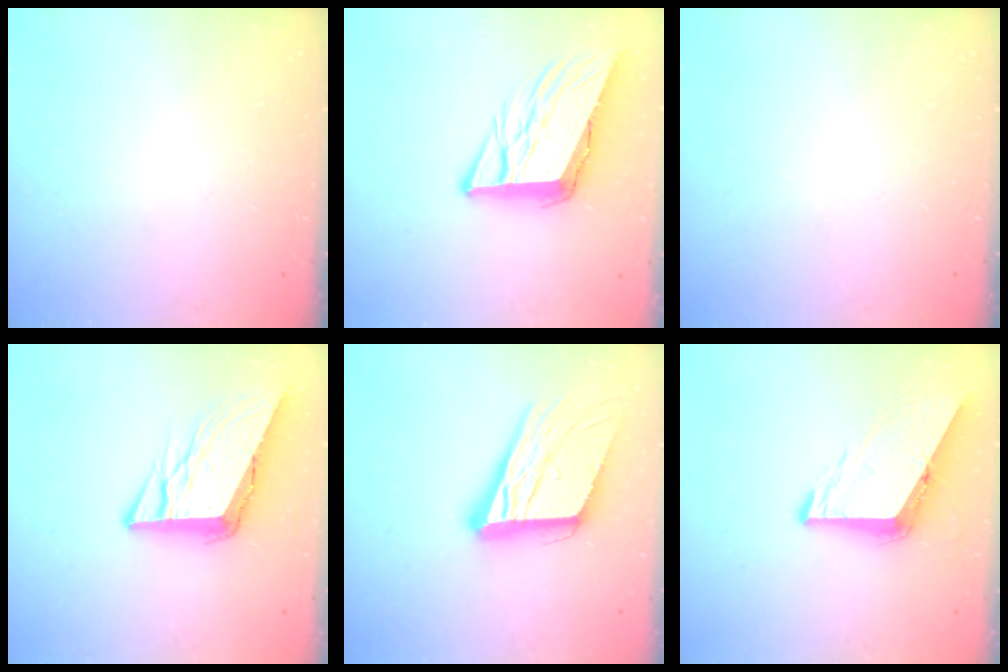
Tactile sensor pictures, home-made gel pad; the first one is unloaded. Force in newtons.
{"total": 10.6, "press": 10.2, "slide": 2.8}
{"total": 0.0}
{"total": 11.4, "press": 11.2, "slide": 1.9}
{"total": 18.5, "press": 18.2, "slide": 3.6}
{"total": 7.9, "press": 7.9, "slide": 0.4}